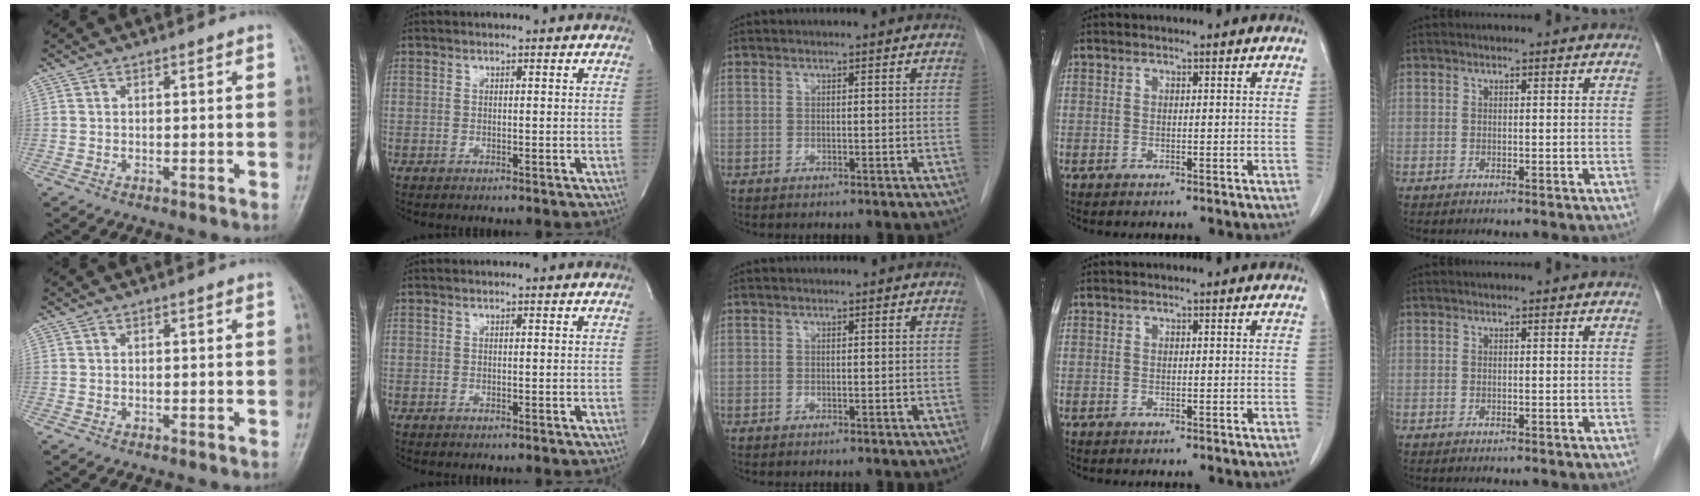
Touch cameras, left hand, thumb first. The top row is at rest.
{}